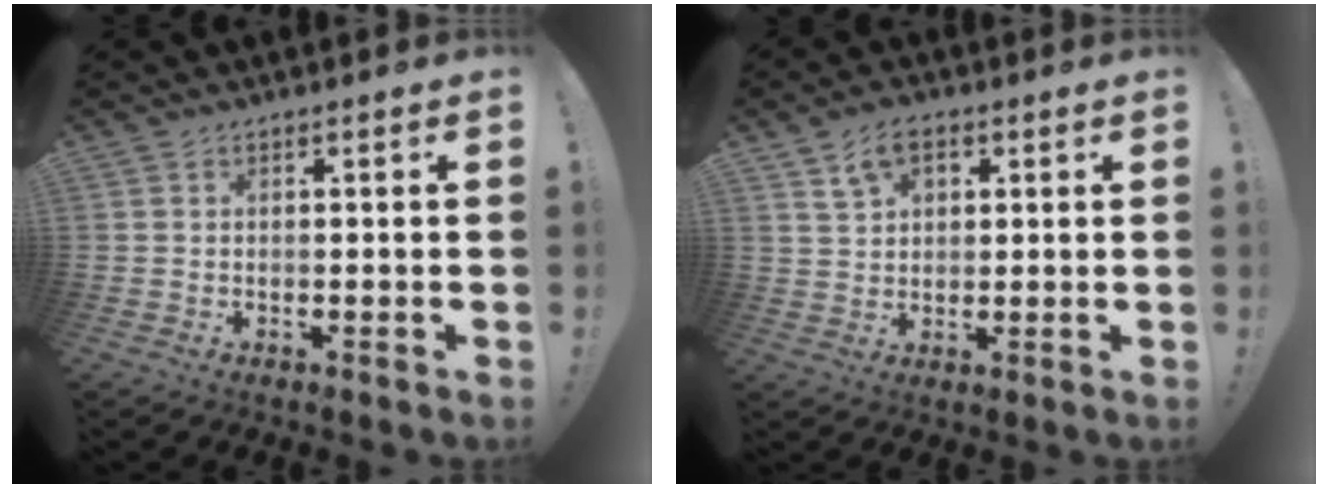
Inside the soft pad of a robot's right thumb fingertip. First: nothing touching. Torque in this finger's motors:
{"motor_torque": [0.04, 0.08, 0.33, 0.12, 0.04]}